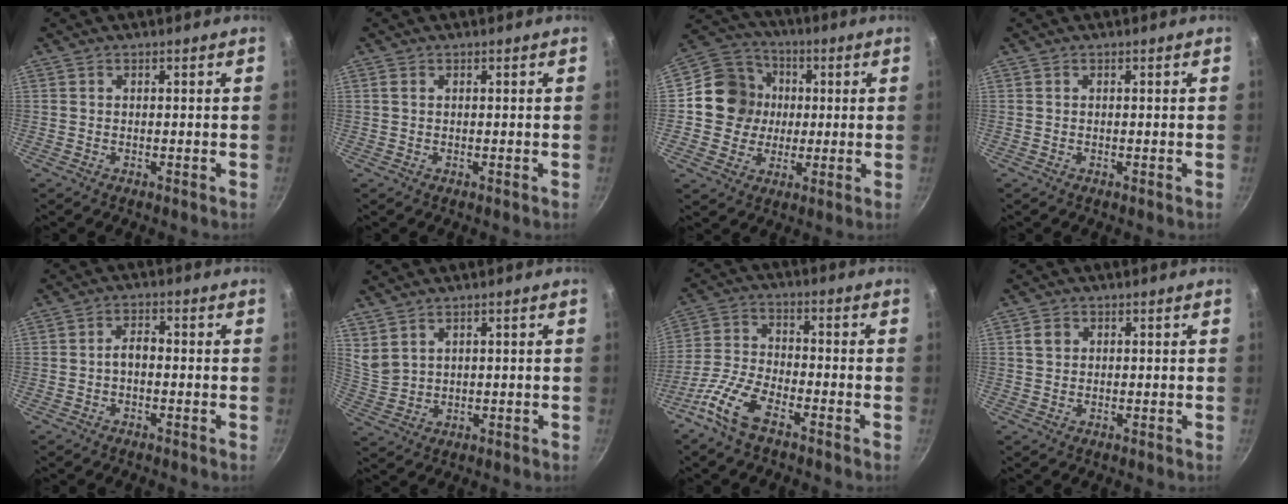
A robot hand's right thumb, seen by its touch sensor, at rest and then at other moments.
{"total": 0.6, "force": [0.3, 0.3, 0.5], "torque": [-0.011, 0.001, 0.005]}
{"total": 12.4, "force": [0.6, 11.6, 4.2], "torque": [-0.041, 0.022, -0.004]}
{"total": 0.0}
{"total": 2.9, "force": [-0.8, 1.7, 2.2], "torque": [-0.032, 0.018, -0.017]}
{"total": 3.8, "force": [2.8, 2.0, 1.6], "torque": [-0.025, -0.016, 0.067]}
{"total": 9.6, "force": [-6.2, 3.7, 6.3], "torque": [-0.135, 0.031, -0.134]}
{"total": 2.3, "force": [0.6, 1.9, 1.1], "torque": [-0.010, 0.004, 0.012]}